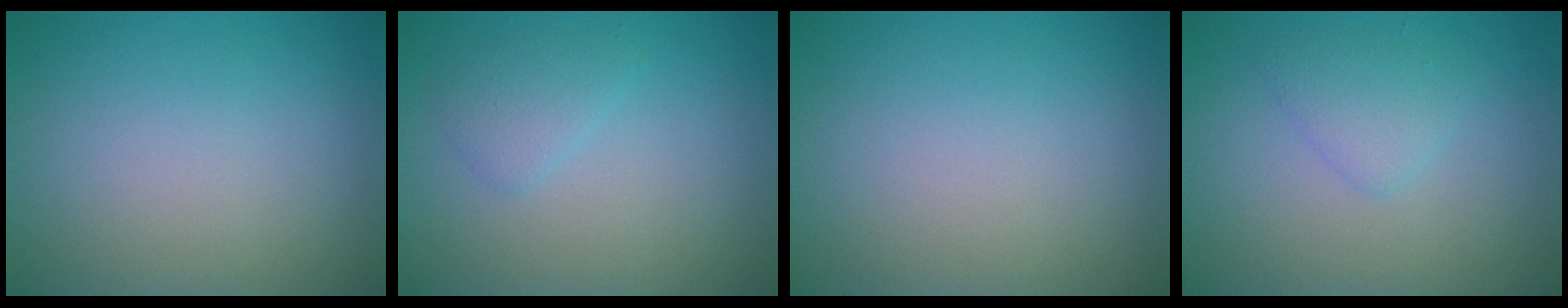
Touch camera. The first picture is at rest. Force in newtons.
{"total": 1.6, "press": 1.6, "slide": 0.0}
{"total": 0.0}
{"total": 1.8, "press": 1.8, "slide": 0.1}